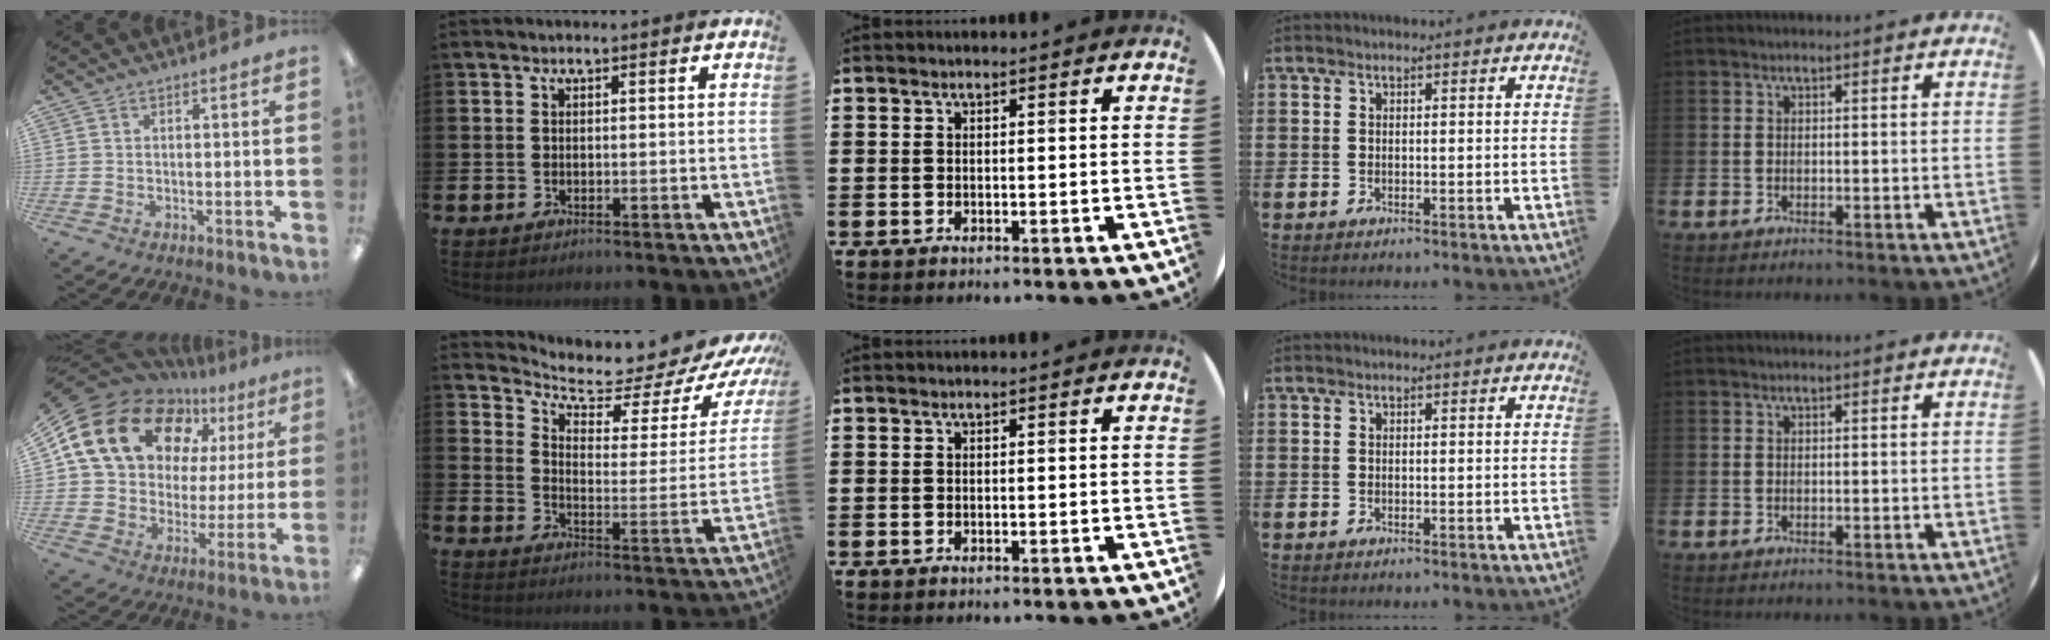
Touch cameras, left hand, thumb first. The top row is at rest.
{"thumb": {"total": 21.3, "force": [10.8, 14.6, 11.0], "torque": [-0.204, -0.045, 0.205]}, "index": {"total": 5.6, "force": [5.2, 1.5, 1.5], "torque": [-0.041, -0.058, 0.076]}}